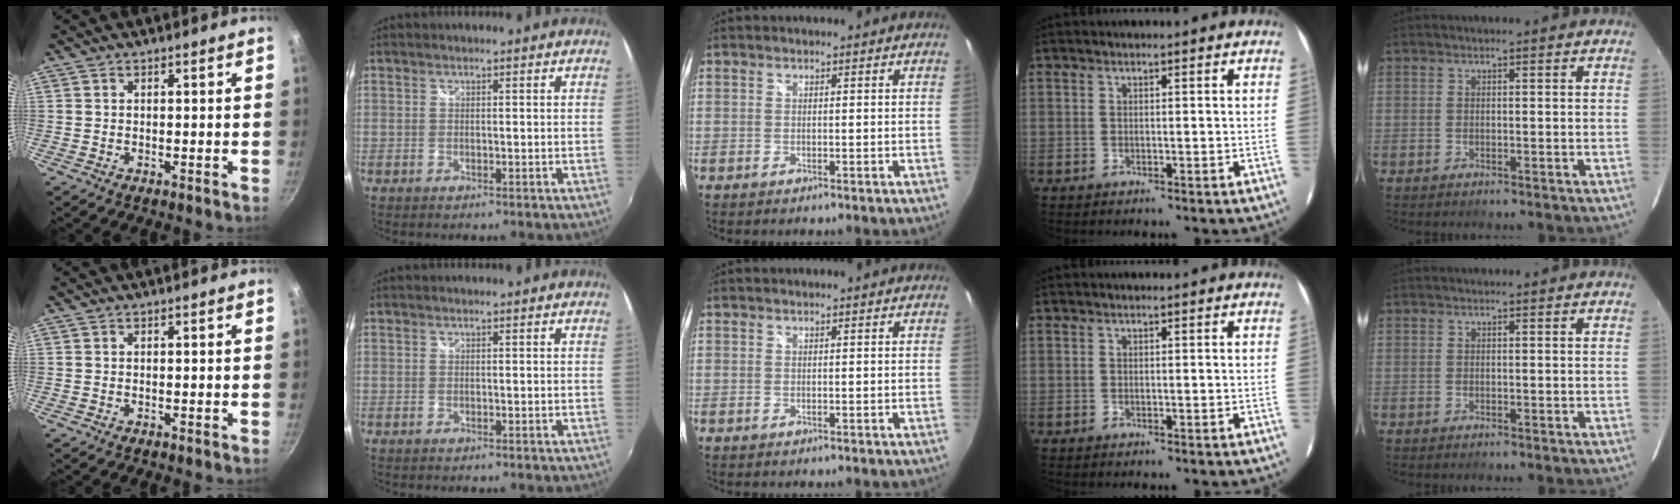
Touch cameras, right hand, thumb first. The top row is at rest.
{}